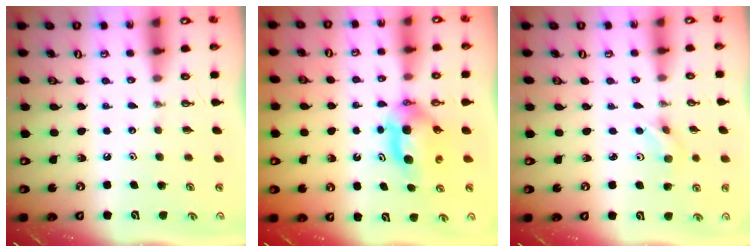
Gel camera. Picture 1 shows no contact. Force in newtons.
{"total": 6.4, "press": 4.9, "slide": 4.1}
{"total": 2.2, "press": 2.2, "slide": 0.1}